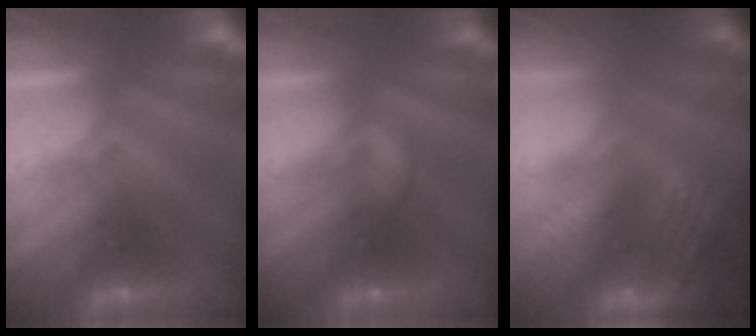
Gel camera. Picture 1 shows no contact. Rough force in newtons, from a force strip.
{"total": 2.2}
{"total": 8.6}